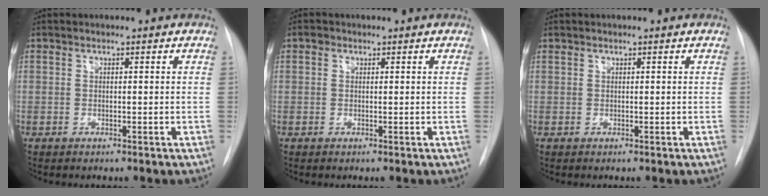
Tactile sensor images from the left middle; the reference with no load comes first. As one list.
[{"total": 0.7, "force": [0.3, 0.6, 0.2], "torque": [0.000, 0.007, 0.003]}, {"total": 0.0}]